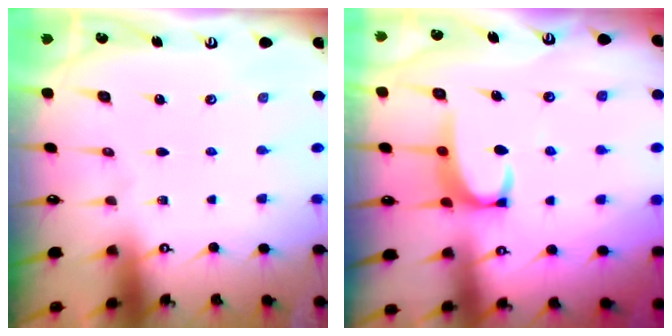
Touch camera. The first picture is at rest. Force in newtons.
{"total": 3.1, "press": 3.1, "slide": 0.5}